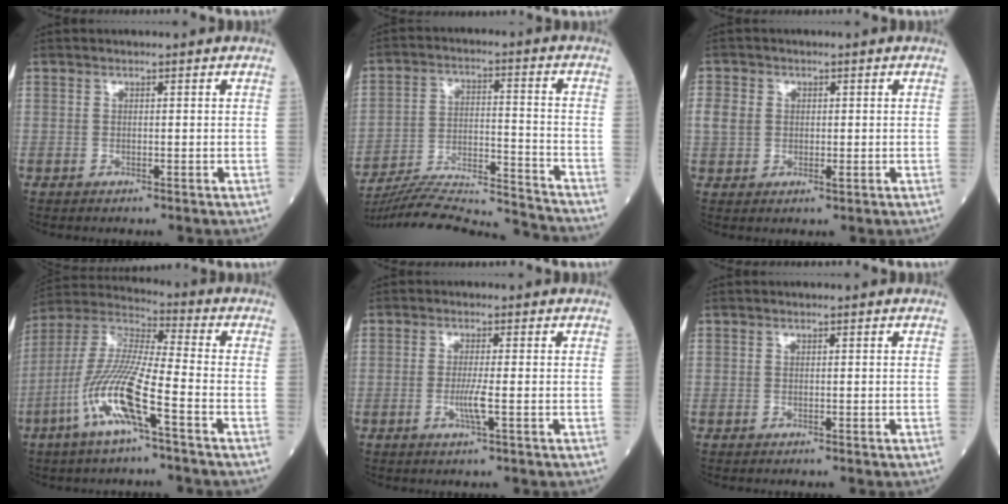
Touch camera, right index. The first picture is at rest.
{"total": 20.0, "force": [-19.3, 0.3, 5.2], "torque": [-0.110, 0.001, -0.297]}
{"total": 4.3, "force": [0.4, 3.4, 2.6], "torque": [-0.059, 0.006, 0.007]}
{"total": 13.4, "force": [-5.7, 1.2, 12.0], "torque": [-0.259, -0.004, -0.116]}
{"total": 2.8, "force": [-0.7, -0.3, 2.7], "torque": [-0.058, -0.006, -0.016]}
{"total": 0.0}